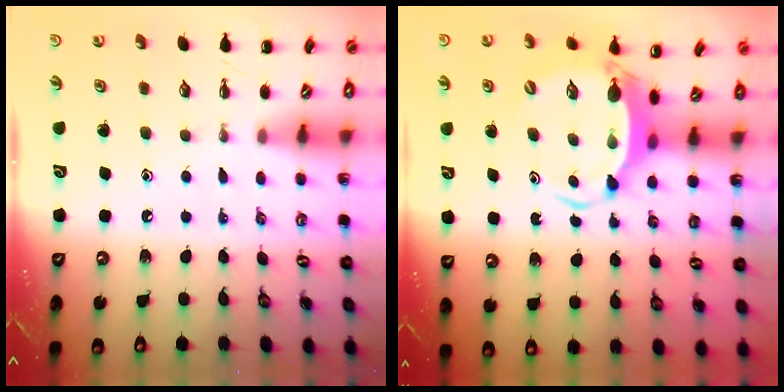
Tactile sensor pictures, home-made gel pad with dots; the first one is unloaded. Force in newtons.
{"total": 5.5, "press": 5.4, "slide": 1.0}